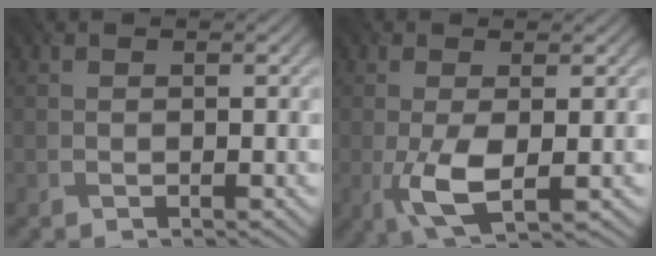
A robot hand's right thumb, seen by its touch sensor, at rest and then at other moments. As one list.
[{"total": 5.6, "force": [-1.0, 1.9, 5.1], "torque": [-0.111, -0.005, -0.019]}]